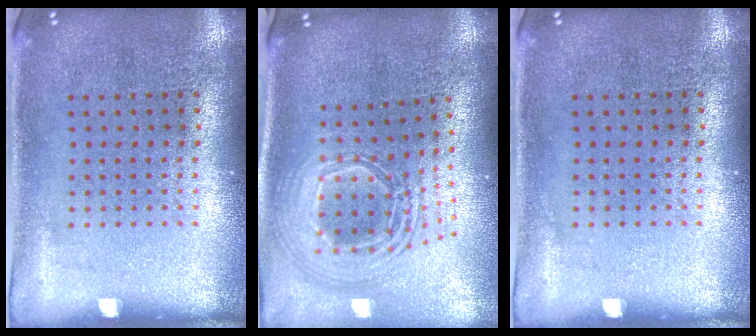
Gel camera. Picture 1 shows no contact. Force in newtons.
{"total": 2.6, "press": 1.9, "slide": 1.8}
{"total": 0.0}